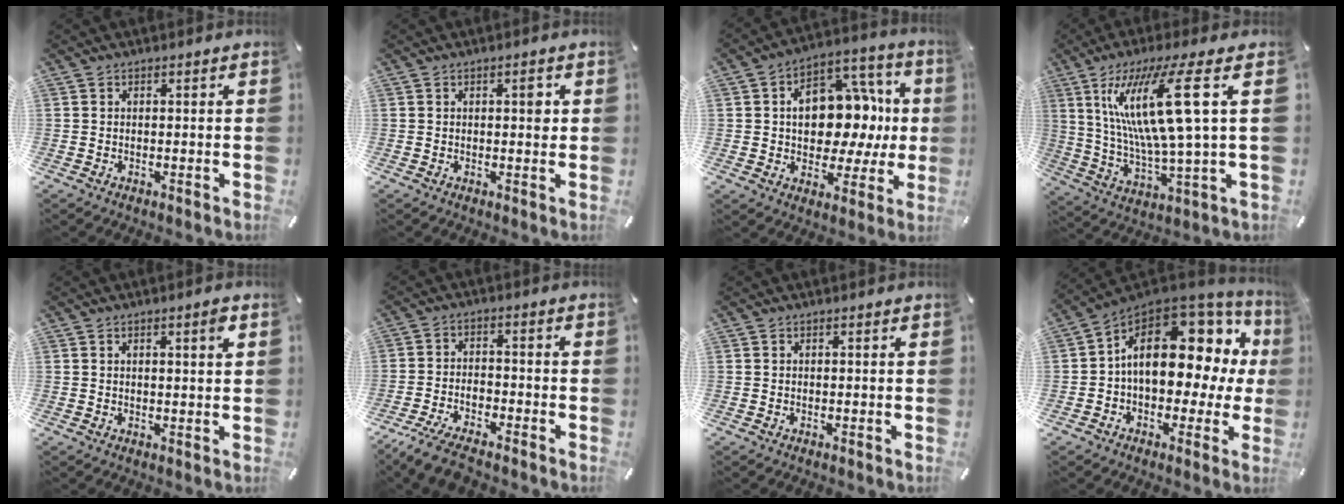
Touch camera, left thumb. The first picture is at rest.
{"total": 2.6, "force": [0.6, 1.0, 2.3], "torque": [-0.015, -0.005, 0.001]}
{"total": 16.2, "force": [1.4, 11.5, 11.3], "torque": [-0.152, -0.018, 0.030]}
{"total": 20.0, "force": [6.5, 4.0, 18.5], "torque": [-0.373, -0.014, 0.086]}
{"total": 2.5, "force": [1.1, 0.4, 2.2], "torque": [-0.044, 0.001, 0.018]}
{"total": 7.4, "force": [-6.1, 2.0, 3.6], "torque": [-0.076, 0.020, -0.117]}
{"total": 0.0}
{"total": 19.2, "force": [4.1, 12.3, 14.2], "torque": [-0.209, -0.027, 0.069]}